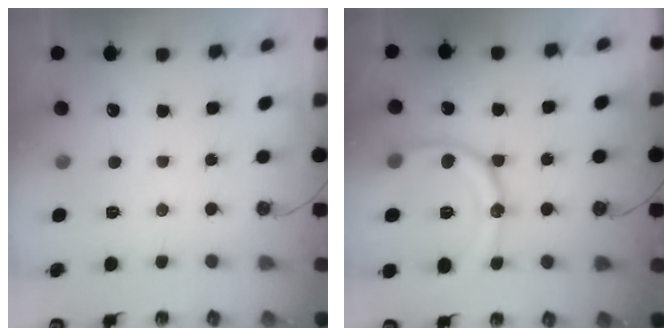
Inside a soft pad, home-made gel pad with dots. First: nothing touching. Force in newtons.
{"total": 16.9, "press": 16.8, "slide": 1.8}